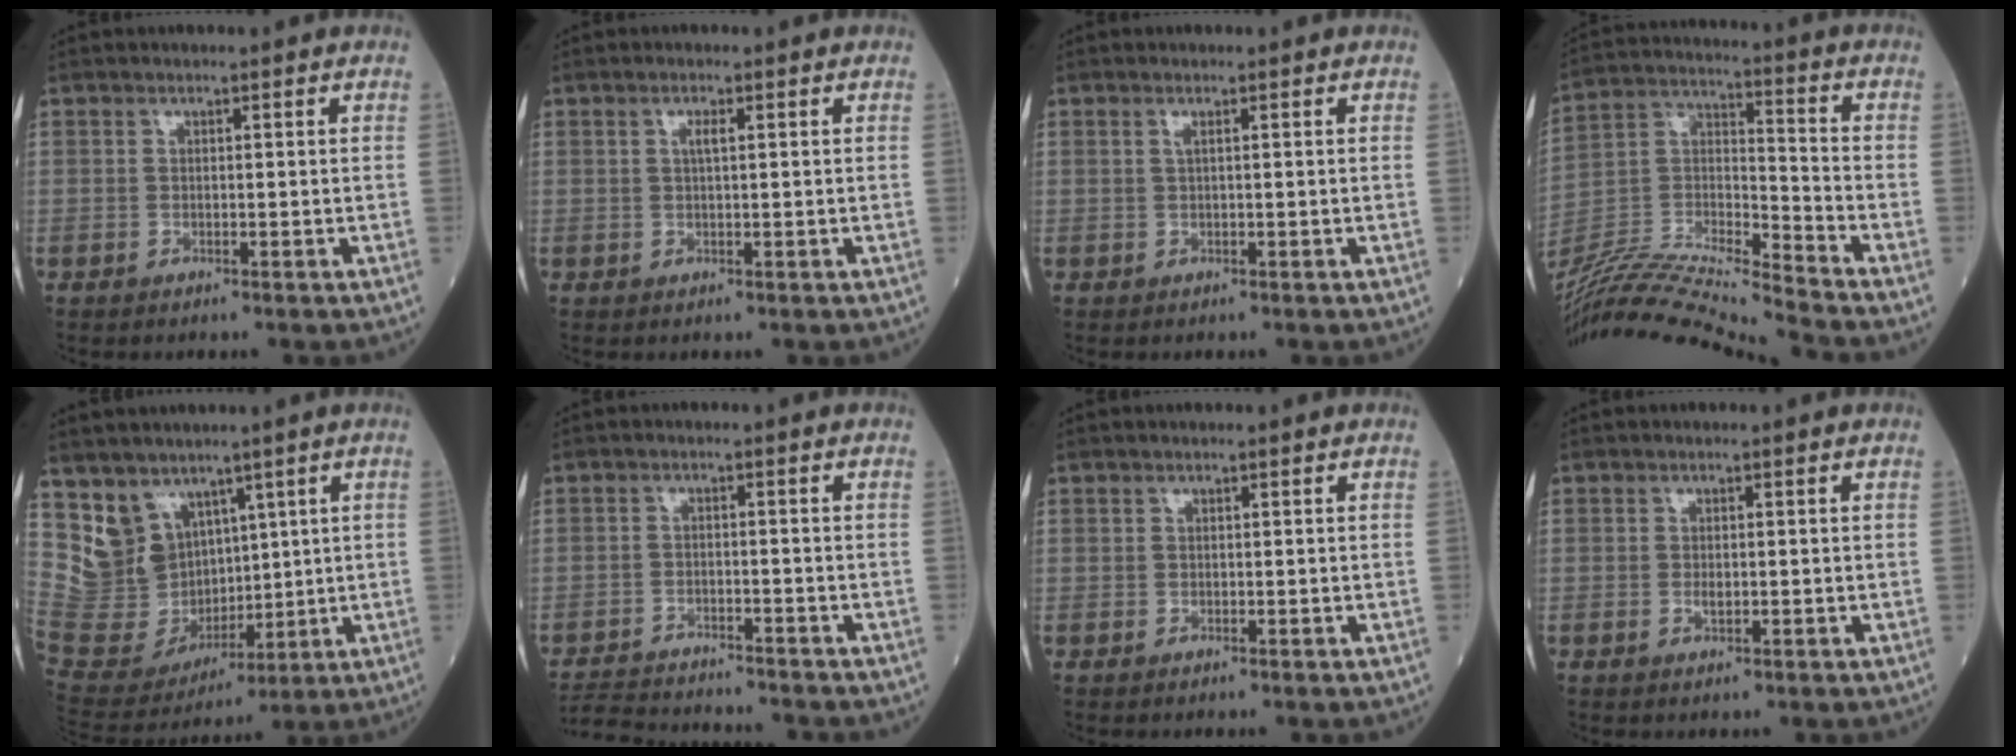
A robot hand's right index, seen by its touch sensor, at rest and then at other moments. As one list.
[{"total": 1.3, "force": [0.4, 0.2, 1.3], "torque": [-0.025, 0.002, 0.006]}, {"total": 0.7, "force": [0.3, -0.1, 0.6], "torque": [-0.018, 0.002, 0.005]}, {"total": 20.9, "force": [-19.4, -1.5, 7.5], "torque": [-0.159, -0.008, -0.349]}, {"total": 10.8, "force": [6.7, 7.9, 3.1], "torque": [-0.087, 0.031, 0.159]}, {"total": 9.9, "force": [-9.5, 0.9, 2.5], "torque": [-0.044, -0.003, -0.146]}, {"total": 0.0}, {"total": 1.1, "force": [-0.1, 0.5, 0.9], "torque": [-0.021, -0.001, 0.000]}]